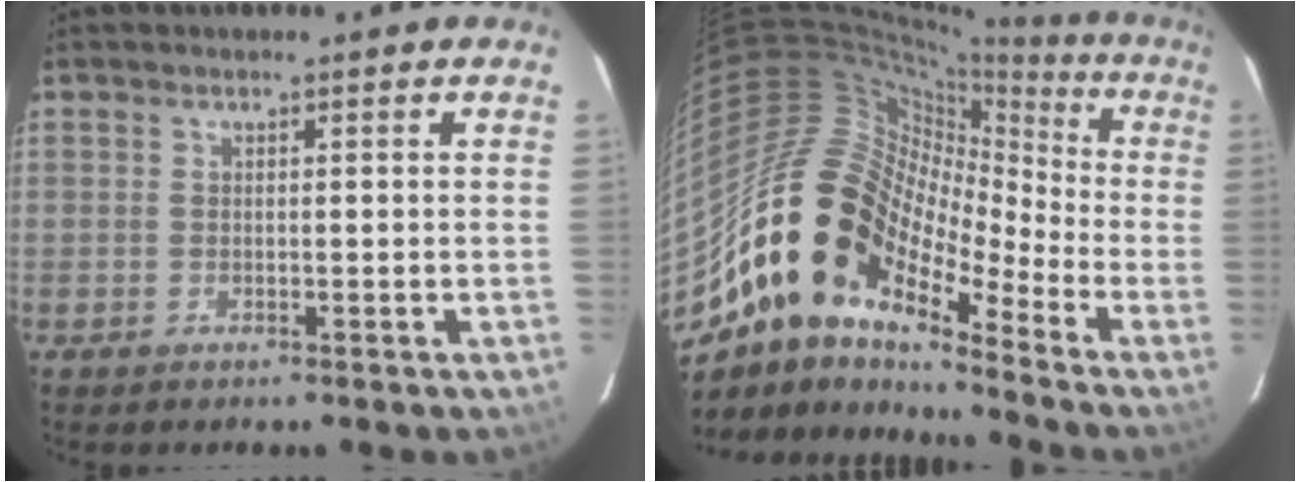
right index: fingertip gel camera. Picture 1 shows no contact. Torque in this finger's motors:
{"motor_torque": [0.90, -0.77, 1.00, 0.16]}